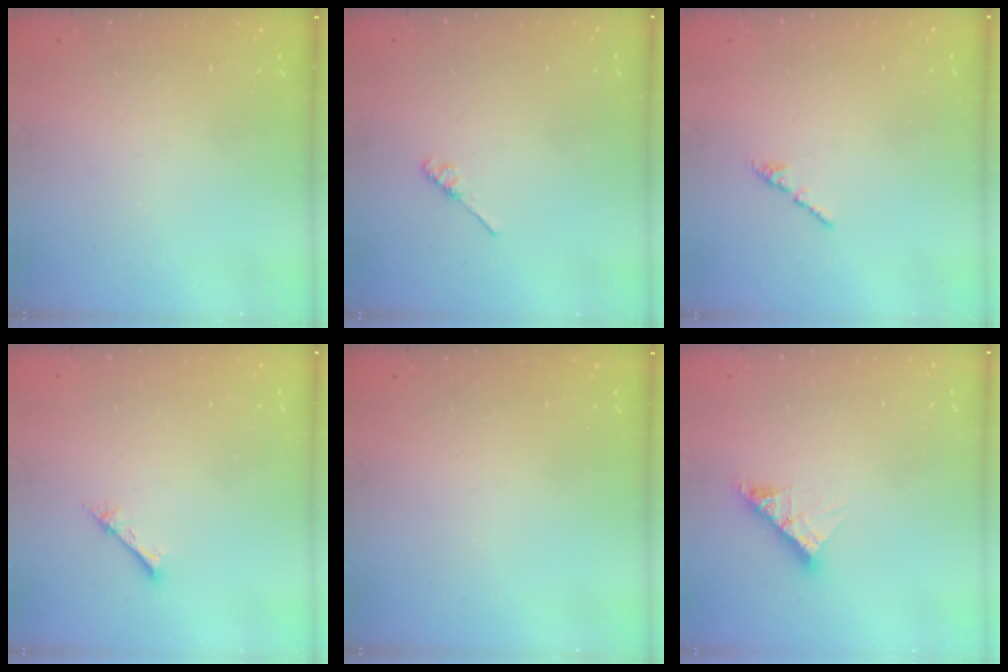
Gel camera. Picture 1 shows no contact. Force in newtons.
{"total": 2.7, "press": 2.7, "slide": 0.4}
{"total": 0.8, "press": 0.7, "slide": 0.5}
{"total": 2.3, "press": 2.3, "slide": 0.3}
{"total": 0.0}
{"total": 9.6, "press": 9.5, "slide": 0.9}